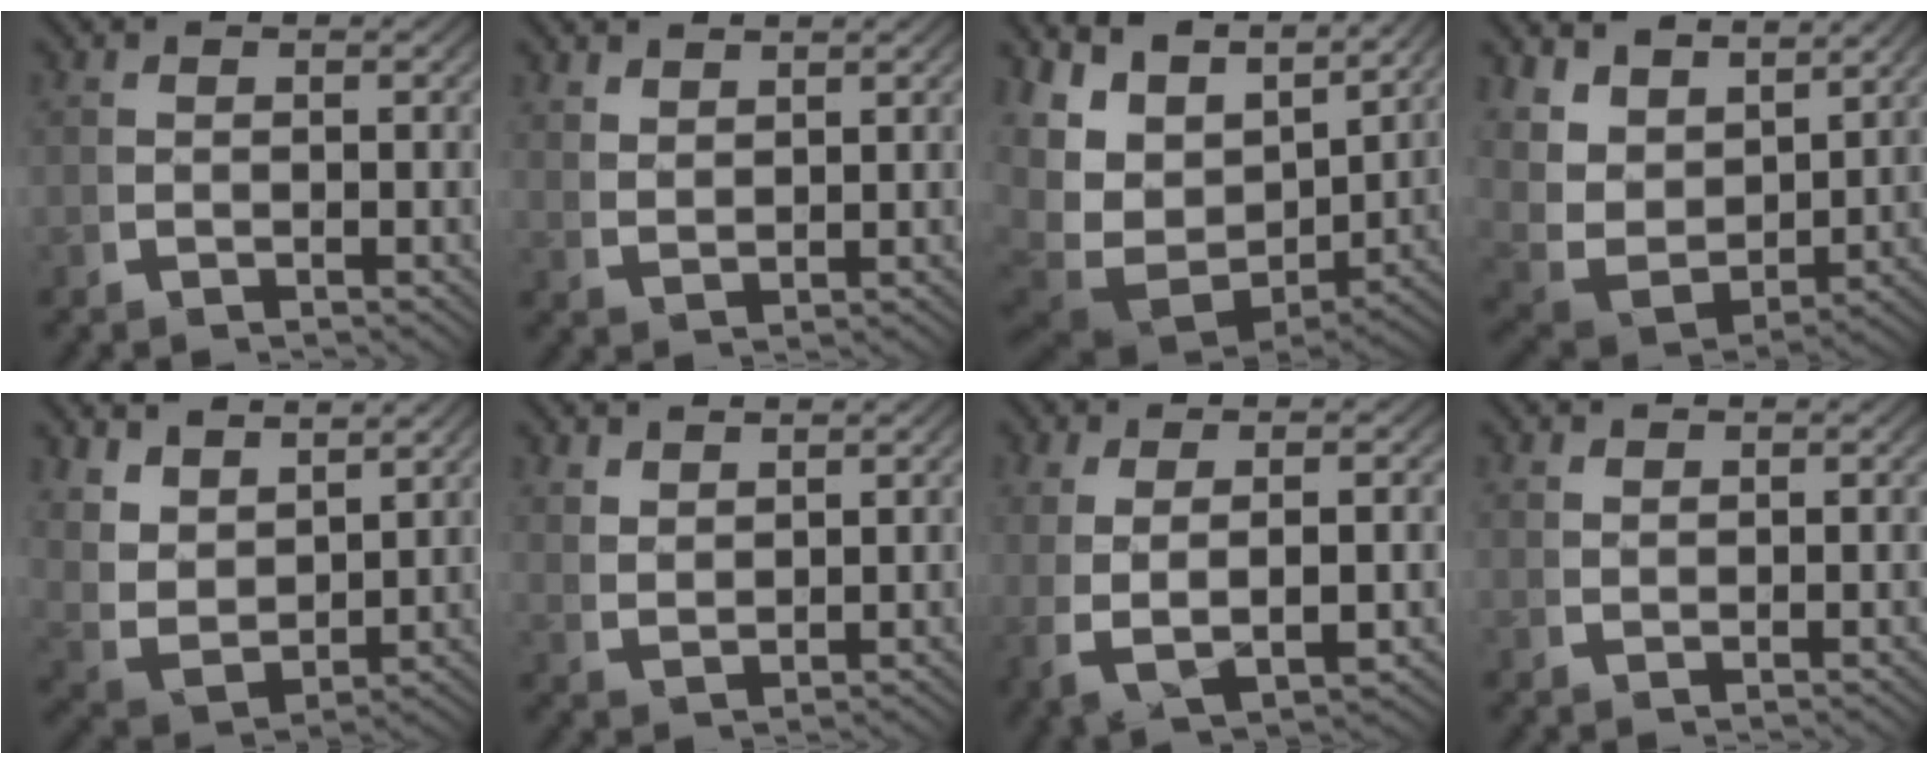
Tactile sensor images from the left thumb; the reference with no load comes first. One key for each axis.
{"total": 1.9, "fx": 1.9, "fy": 0.2, "fz": 0.4, "tx": 0.001, "ty": 0.004, "tz": 0.044}
{"total": 11.3, "fx": 0.9, "fy": 7.7, "fz": 8.3, "tx": -0.190, "ty": -0.037, "tz": 0.023}
{"total": 8.3, "fx": 1.8, "fy": 5.8, "fz": 5.7, "tx": -0.141, "ty": -0.028, "tz": 0.038}
{"total": 6.4, "fx": 1.6, "fy": 4.5, "fz": 4.3, "tx": -0.112, "ty": -0.023, "tz": 0.037}
{"total": 2.0, "fx": 1.9, "fy": 0.5, "fz": 0.6, "tx": -0.006, "ty": 0.000, "tz": 0.046}
{"total": 6.6, "fx": -0.7, "fy": 3.6, "fz": 5.4, "tx": -0.129, "ty": -0.023, "tz": 0.010}
{"total": 0.9, "fx": 0.9, "fy": -0.2, "fz": -0.1, "tx": 0.010, "ty": 0.007, "tz": 0.020}